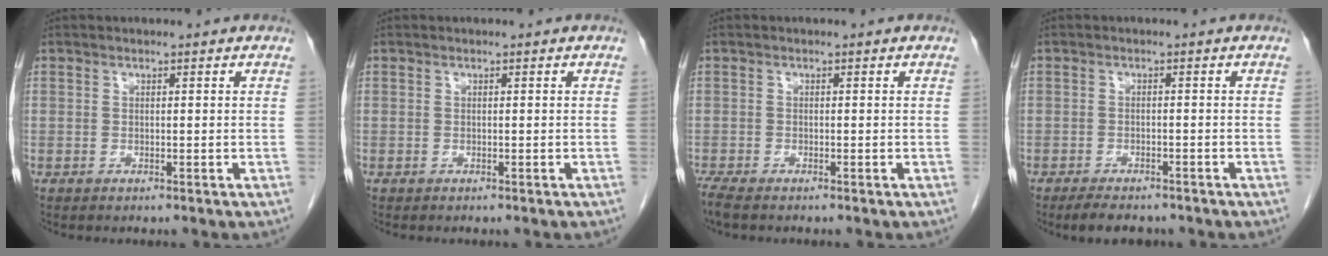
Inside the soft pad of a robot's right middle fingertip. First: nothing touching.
{"total": 0.0}
{"total": 2.5, "force": [-2.1, 0.4, 1.3], "torque": [-0.032, -0.009, -0.040]}
{"total": 5.2, "force": [-4.3, 1.8, 2.3], "torque": [-0.036, -0.007, -0.061]}